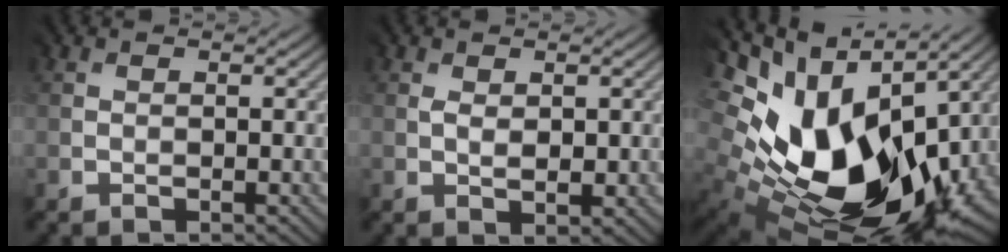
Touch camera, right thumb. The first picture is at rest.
{"total": 1.8, "force": [0.7, 1.2, 1.1], "torque": [-0.023, -0.004, 0.020]}
{"total": 17.3, "force": [1.4, 11.7, 12.6], "torque": [-0.248, -0.034, 0.052]}